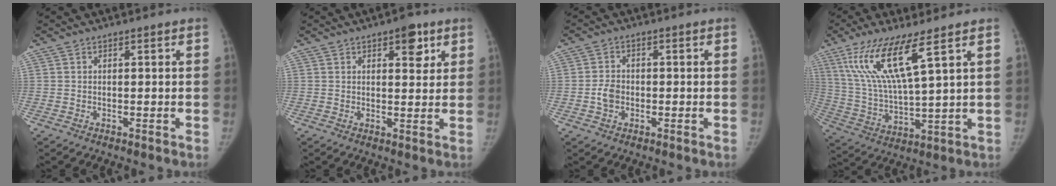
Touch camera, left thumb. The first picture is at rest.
{"total": 5.2, "force": [2.8, 2.5, 3.5], "torque": [-0.023, -0.012, 0.034]}
{"total": 3.4, "force": [-0.8, 2.7, 1.9], "torque": [-0.024, 0.007, -0.020]}
{"total": 14.6, "force": [7.8, 2.5, 12.1], "torque": [-0.257, -0.038, 0.161]}